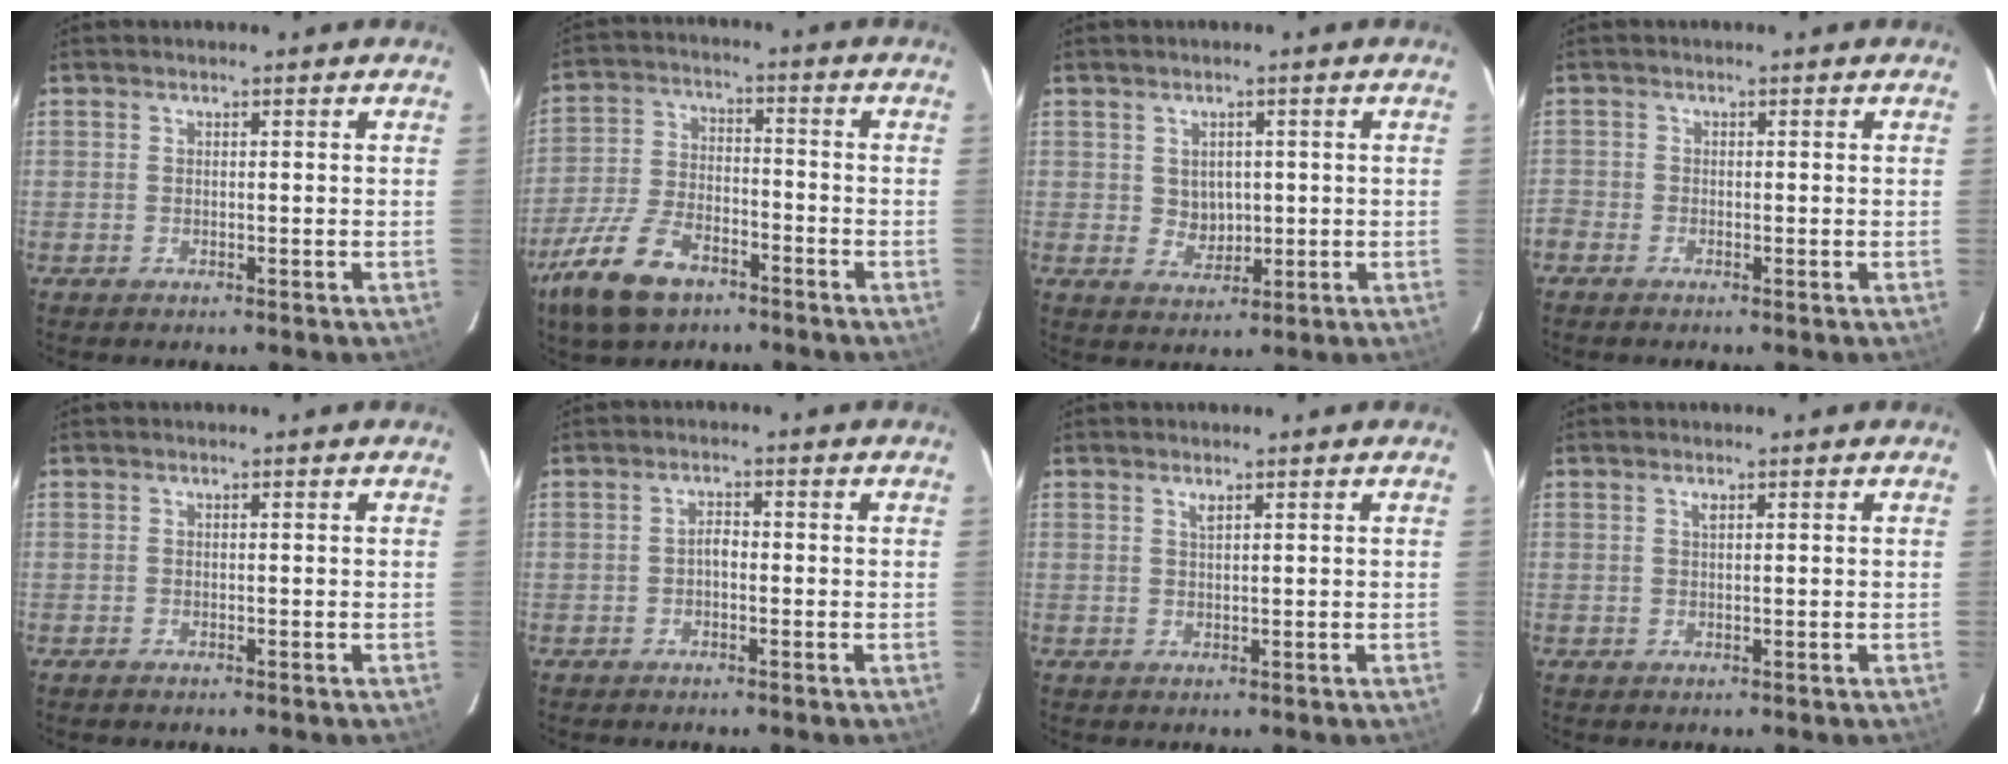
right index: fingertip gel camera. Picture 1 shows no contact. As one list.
[{"total": 13.6, "force": [-8.9, 6.7, 7.9], "torque": [-0.188, -0.009, -0.164]}, {"total": 3.9, "force": [0.6, 3.5, 1.7], "torque": [-0.027, 0.004, 0.017]}, {"total": 2.0, "force": [-1.3, 1.5, 0.3], "torque": [-0.011, -0.001, -0.030]}, {"total": 0.5, "force": [-0.5, 0.1, 0.1], "torque": [0.001, 0.000, -0.009]}, {"total": 1.6, "force": [-0.7, 0.9, 1.1], "torque": [-0.017, 0.010, -0.014]}, {"total": 0.9, "force": [0.6, 0.2, 0.7], "torque": [-0.013, 0.001, 0.011]}, {"total": 0.7, "force": [0.4, 0.2, 0.5], "torque": [-0.010, 0.003, 0.007]}]